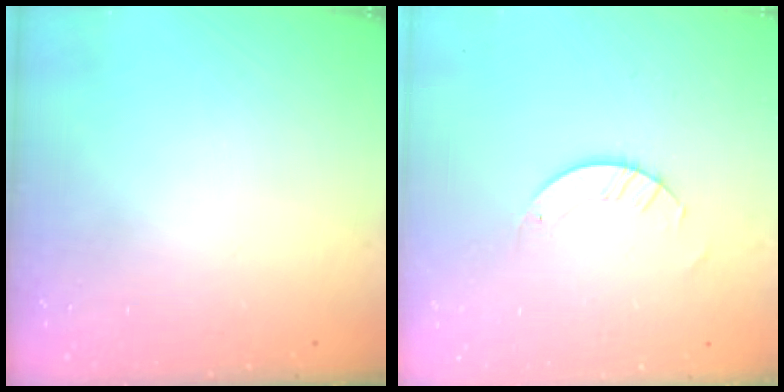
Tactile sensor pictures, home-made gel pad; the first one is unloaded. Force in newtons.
{"total": 2.6, "press": 2.6, "slide": 0.2}